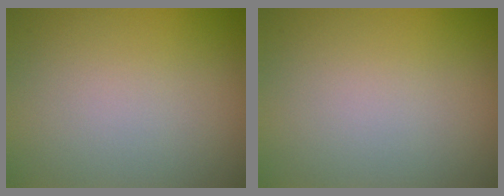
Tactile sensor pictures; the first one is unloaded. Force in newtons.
{"total": 0.0}